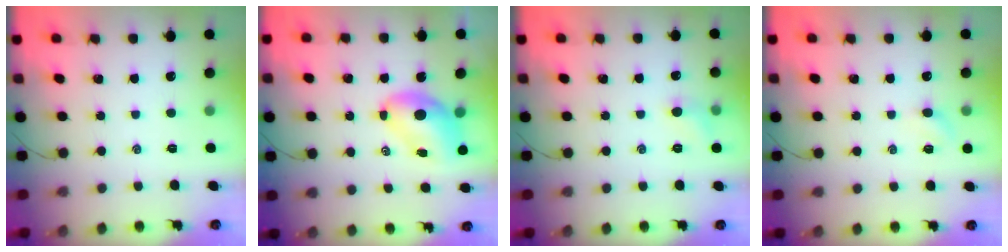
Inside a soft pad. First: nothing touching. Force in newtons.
{"total": 7.5, "press": 7.3, "slide": 1.5}
{"total": 5.8, "press": 5.5, "slide": 1.7}
{"total": 3.1, "press": 2.9, "slide": 0.9}